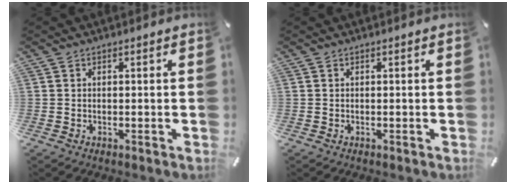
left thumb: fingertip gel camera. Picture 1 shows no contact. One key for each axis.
{"total": 0.0}